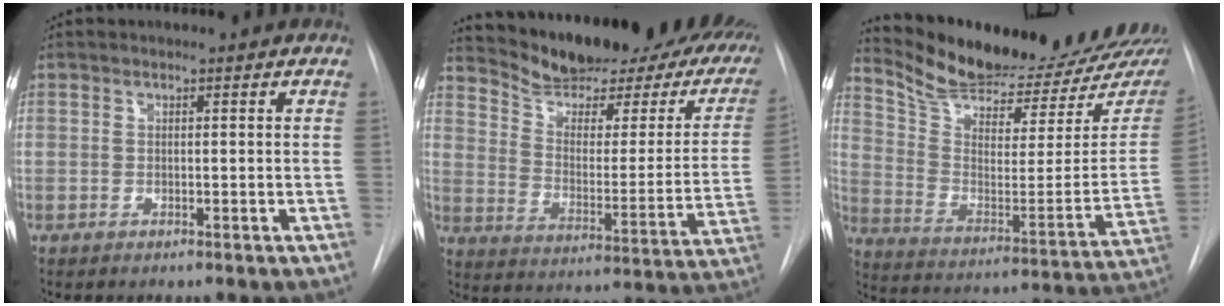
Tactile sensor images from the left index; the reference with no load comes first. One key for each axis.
{"total": 23.1, "fx": 19.1, "fy": 6.6, "fz": 11.1, "tx": -0.148, "ty": -0.029, "tz": 0.249}
{"total": 24.9, "fx": 22.9, "fy": 4.6, "fz": 8.7, "tx": -0.141, "ty": -0.076, "tz": 0.323}